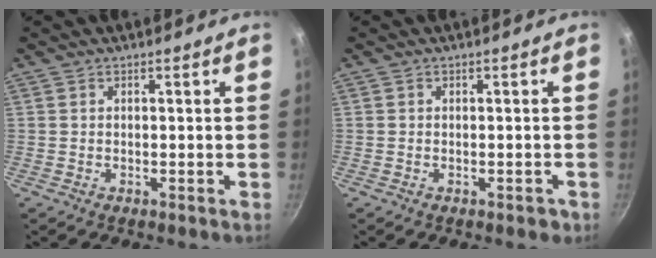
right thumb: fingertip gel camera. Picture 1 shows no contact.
{"total": 1.5, "force": [-0.7, 1.0, 0.8], "torque": [0.000, 0.011, -0.003]}